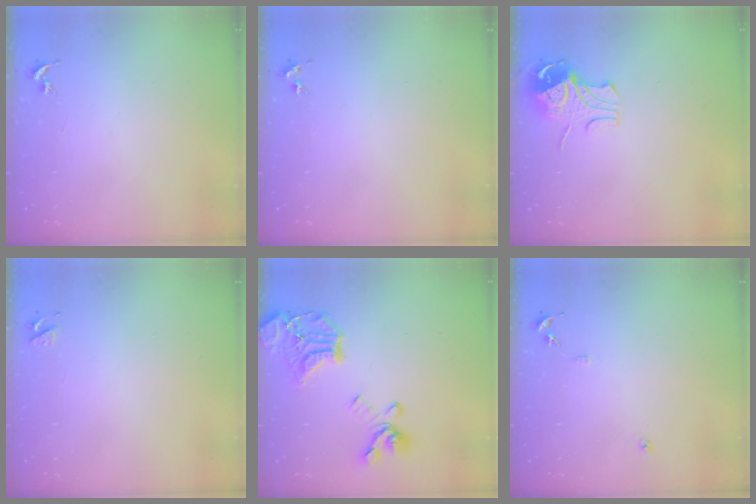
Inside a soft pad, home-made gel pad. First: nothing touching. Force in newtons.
{"total": 4.3, "press": 4.3, "slide": 0.6}
{"total": 8.9, "press": 8.9, "slide": 0.9}
{"total": 3.6, "press": 3.5, "slide": 0.6}
{"total": 20.3, "press": 20.2, "slide": 2.2}
{"total": 6.1, "press": 6.1, "slide": 0.7}